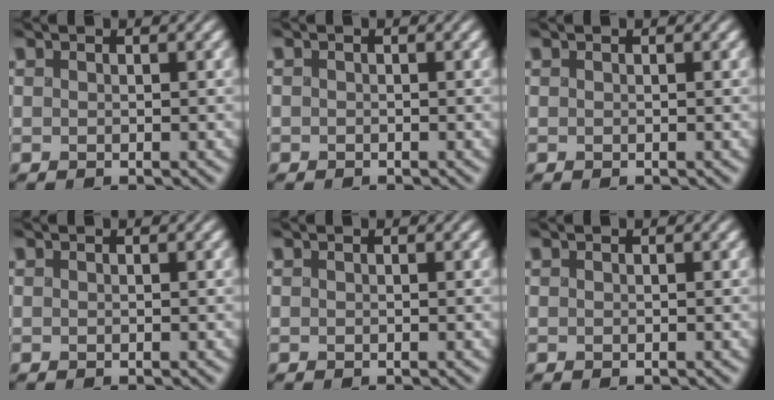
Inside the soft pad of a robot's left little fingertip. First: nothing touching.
{"total": 0.7, "force": [-0.5, 0.5, 0.1], "torque": [-0.003, -0.004, -0.013]}
{"total": 0.0}
{"total": 0.0}
{"total": 0.0}
{"total": 0.0}